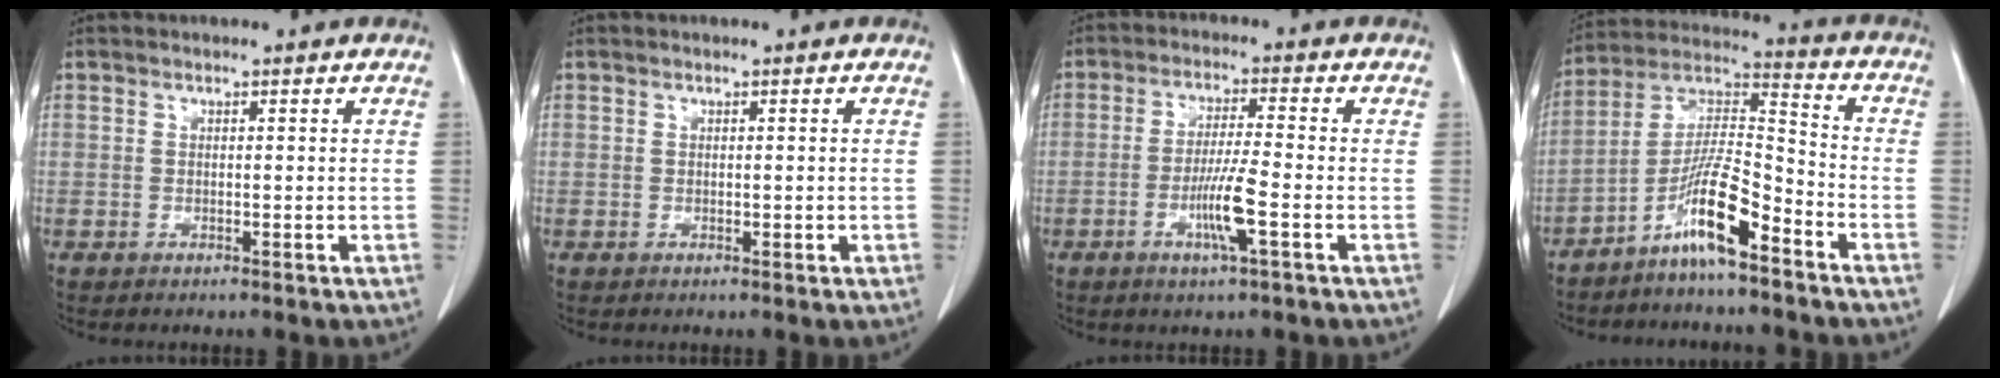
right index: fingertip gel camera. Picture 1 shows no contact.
{"total": 0.6, "force": [-0.1, 0.4, 0.5], "torque": [-0.008, 0.002, 0.002]}
{"total": 6.6, "force": [-2.4, -0.2, 6.1], "torque": [-0.116, -0.008, -0.046]}
{"total": 10.7, "force": [-6.8, 1.0, 8.2], "torque": [-0.165, 0.007, -0.132]}